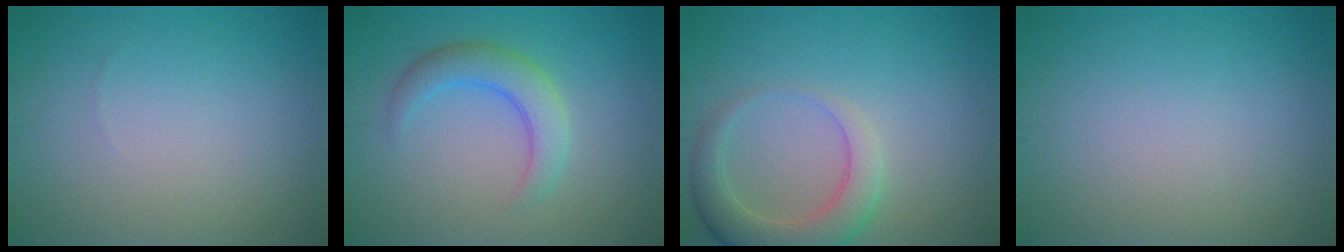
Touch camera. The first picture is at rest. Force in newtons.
{"total": 3.6, "press": 3.6, "slide": 0.1}
{"total": 4.3, "press": 4.2, "slide": 0.6}
{"total": 0.0}